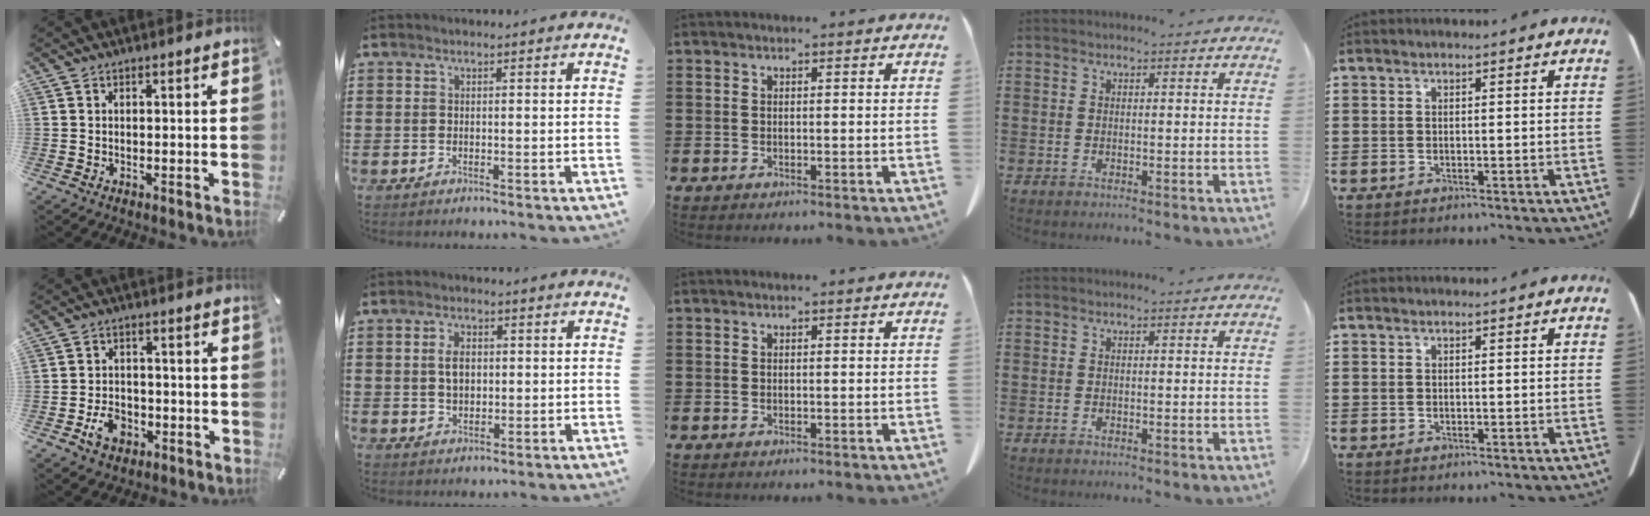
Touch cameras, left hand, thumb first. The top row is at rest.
{"thumb": {"total": 6.4, "force": [-2.5, 4.9, 3.1], "torque": [-0.061, 0.008, -0.047]}, "index": {"total": 3.8, "force": [0.5, 2.3, 3.0], "torque": [-0.061, 0.003, 0.004]}}